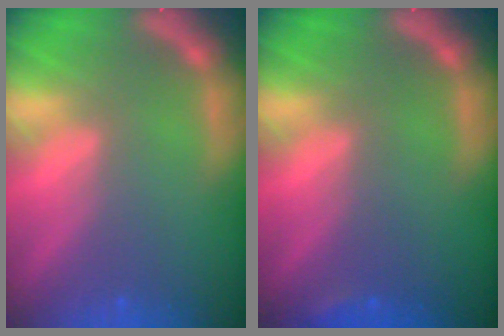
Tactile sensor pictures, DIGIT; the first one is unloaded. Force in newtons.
{"total": 0.9}